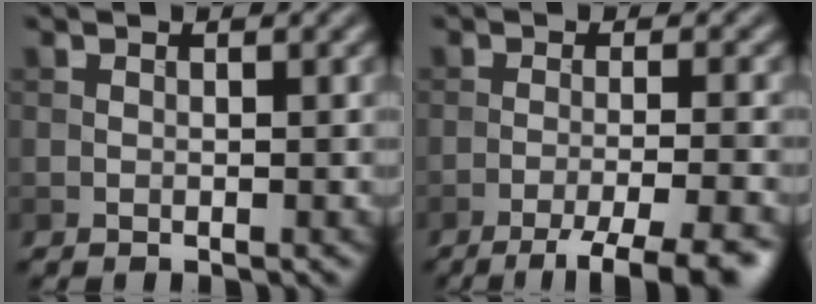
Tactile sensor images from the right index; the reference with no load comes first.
{"total": 7.2, "force": [-4.9, 1.3, 5.1], "torque": [-0.067, -0.010, -0.073]}